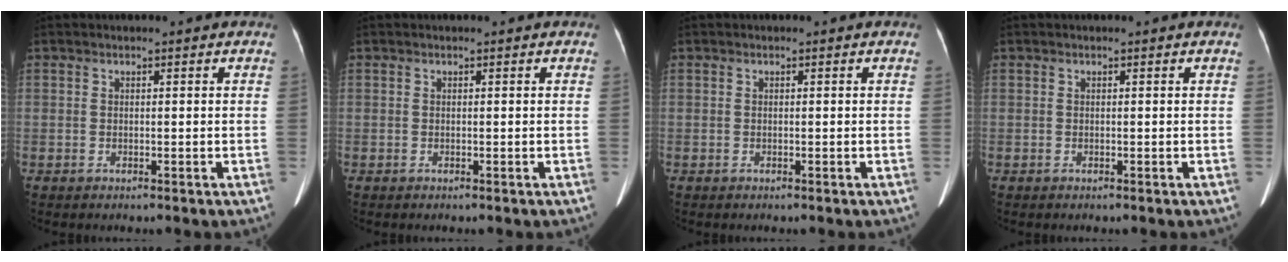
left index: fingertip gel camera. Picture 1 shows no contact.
{"total": 0.0}
{"total": 0.0}
{"total": 0.0}